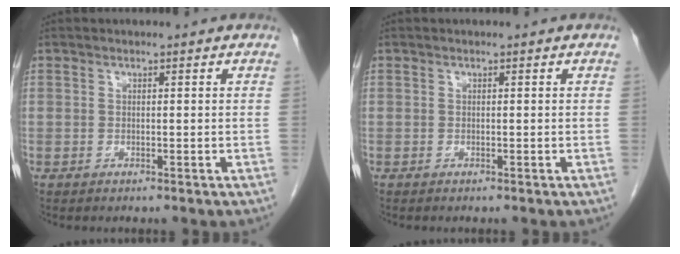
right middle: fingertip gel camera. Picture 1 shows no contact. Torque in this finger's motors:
{"motor_torque": [0.02, -0.01, -0.04, 0.01]}